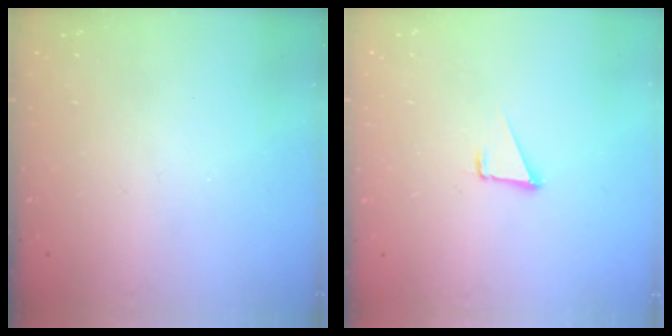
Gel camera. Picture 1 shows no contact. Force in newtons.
{"total": 1.6, "press": 1.5, "slide": 0.1}